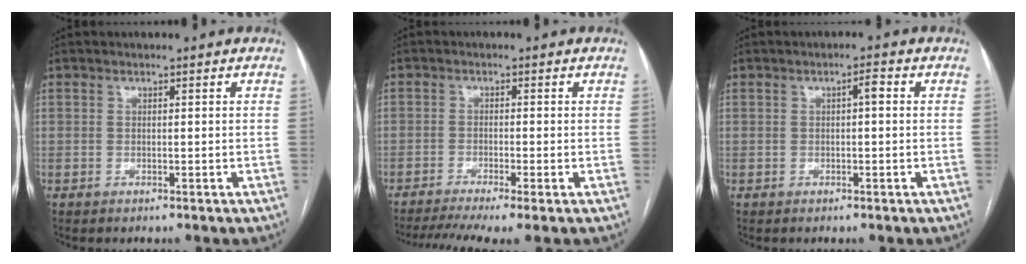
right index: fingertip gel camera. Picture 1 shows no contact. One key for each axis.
{"total": 7.7, "fx": -5.6, "fy": 0.3, "fz": 5.3, "tx": -0.088, "ty": -0.009, "tz": -0.092}
{"total": 1.5, "fx": 0.2, "fy": 0.3, "fz": 1.5, "tx": -0.023, "ty": 0.005, "tz": 0.003}